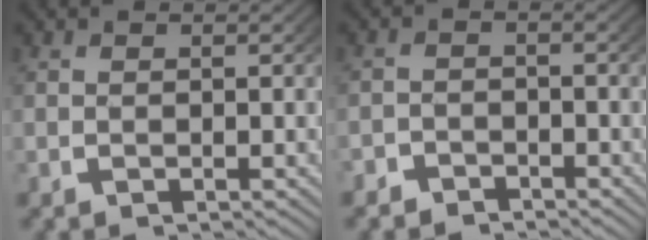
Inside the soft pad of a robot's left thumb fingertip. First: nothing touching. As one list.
[{"total": 2.5, "force": [-2.2, 1.2, -0.1], "torque": [0.006, -0.014, -0.038]}]